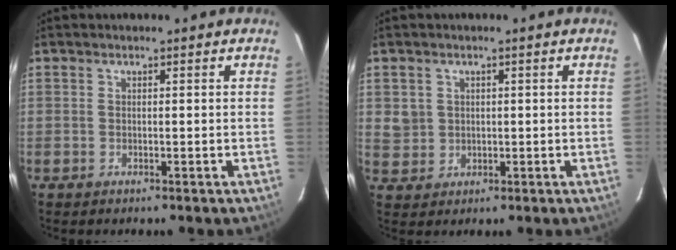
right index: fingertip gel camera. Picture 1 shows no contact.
{"total": 3.6, "force": [0.7, 3.5, 0.7], "torque": [-0.011, 0.008, 0.018]}